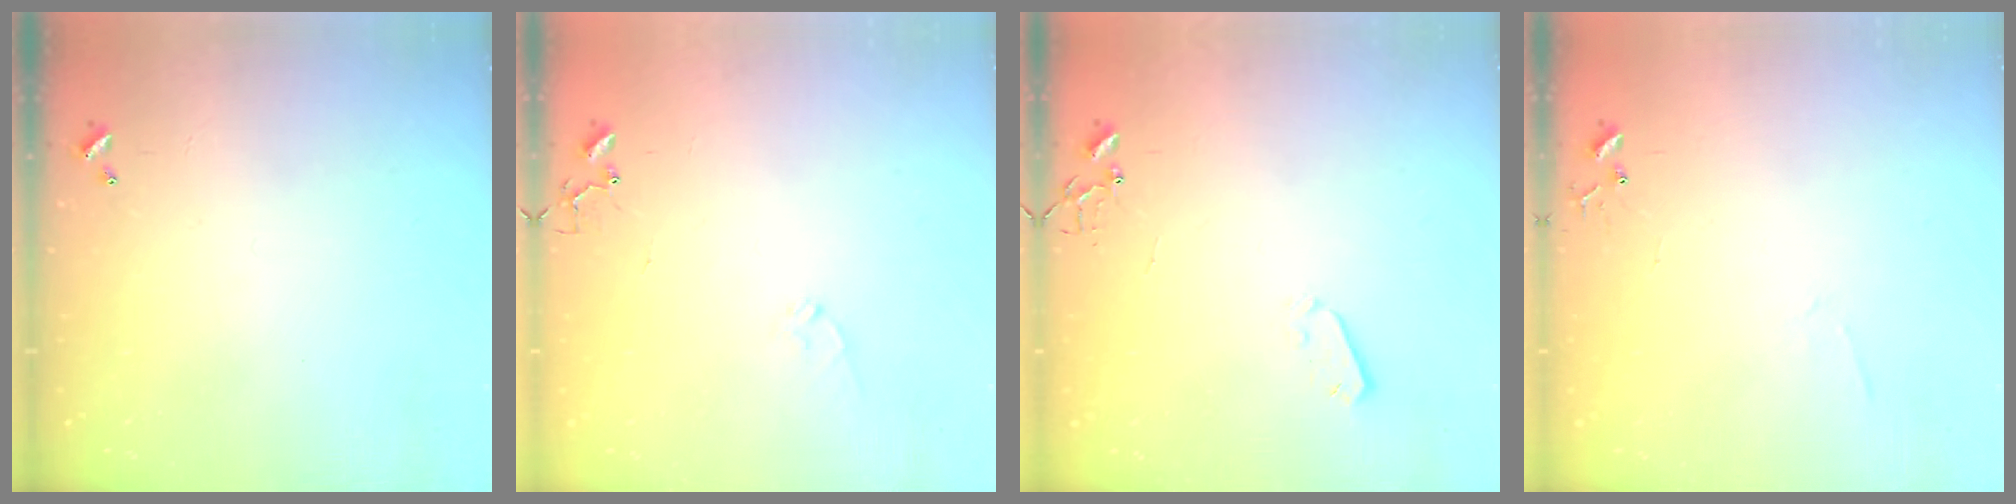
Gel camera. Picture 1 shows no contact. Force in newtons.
{"total": 7.5, "press": 7.5, "slide": 0.7}
{"total": 4.0, "press": 3.9, "slide": 0.8}
{"total": 4.4, "press": 4.4, "slide": 0.4}